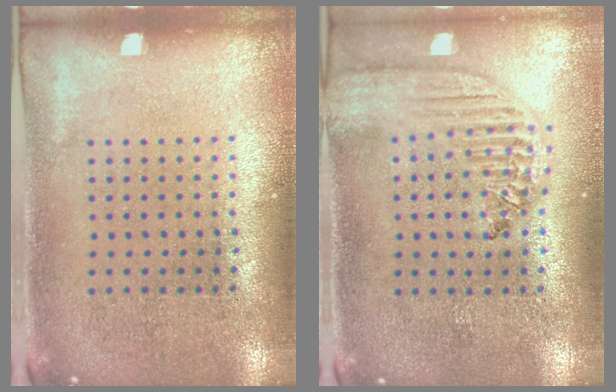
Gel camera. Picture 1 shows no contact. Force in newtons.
{"total": 2.2, "press": 1.9, "slide": 1.1}